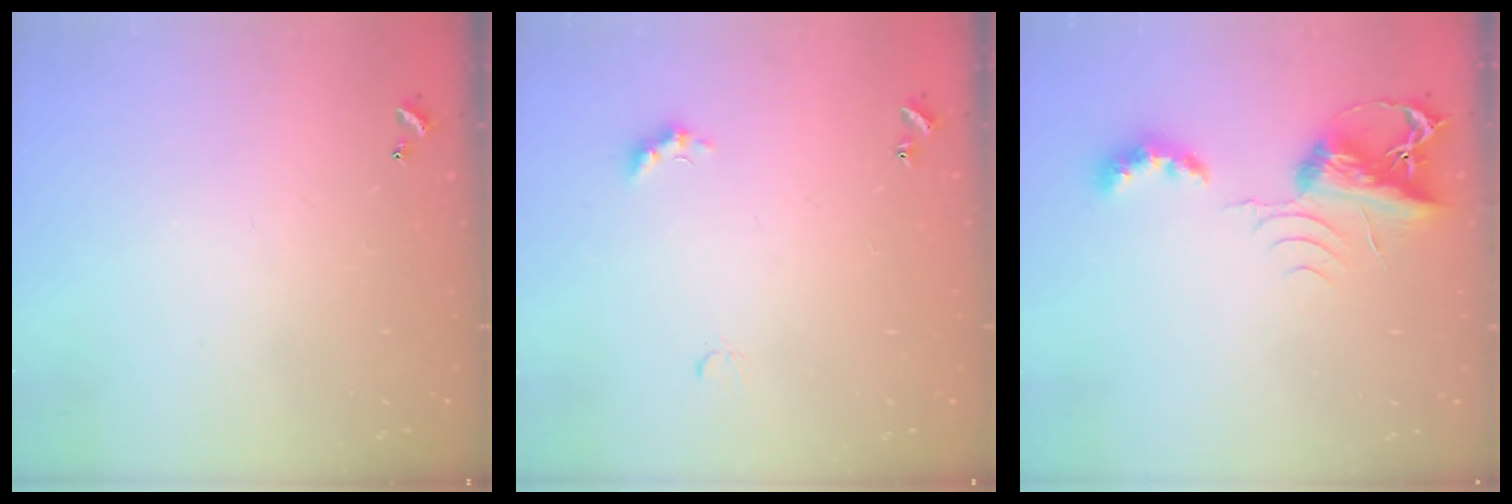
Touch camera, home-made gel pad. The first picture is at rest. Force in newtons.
{"total": 2.8, "press": 2.7, "slide": 0.6}
{"total": 7.7, "press": 7.7, "slide": 0.5}